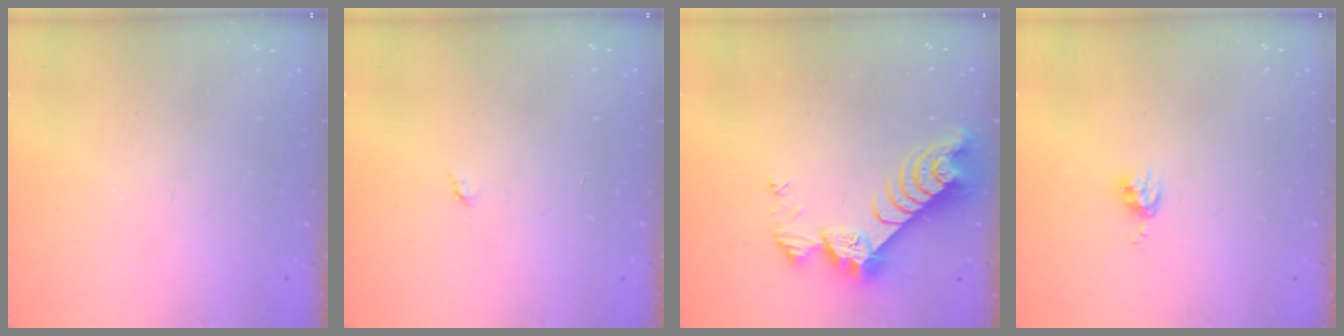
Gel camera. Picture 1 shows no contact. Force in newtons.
{"total": 2.8, "press": 2.8, "slide": 0.4}
{"total": 9.4, "press": 9.4, "slide": 0.9}
{"total": 4.2, "press": 4.1, "slide": 0.6}